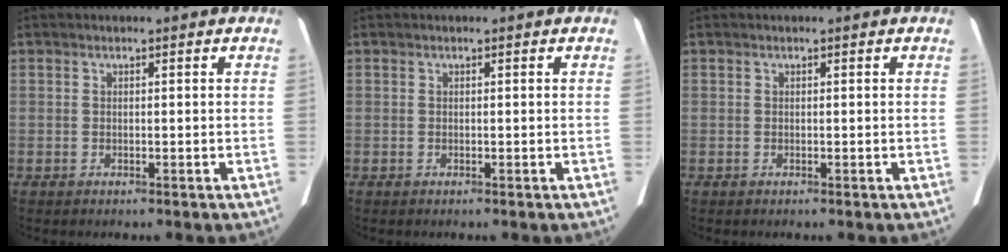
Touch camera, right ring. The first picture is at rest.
{"total": 0.0}
{"total": 0.0}